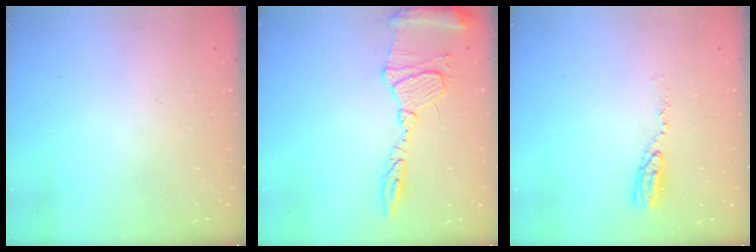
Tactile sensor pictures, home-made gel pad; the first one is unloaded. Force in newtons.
{"total": 13.4, "press": 13.4, "slide": 1.1}
{"total": 5.9, "press": 5.9, "slide": 0.5}